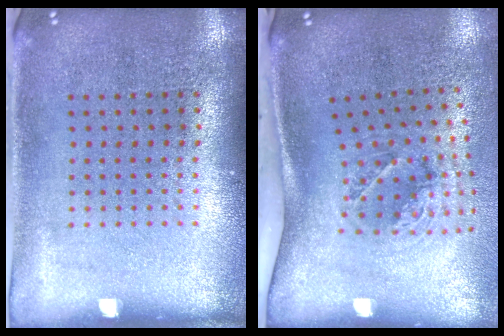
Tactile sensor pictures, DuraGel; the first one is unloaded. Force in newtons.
{"total": 1.8, "press": 1.3, "slide": 1.3}